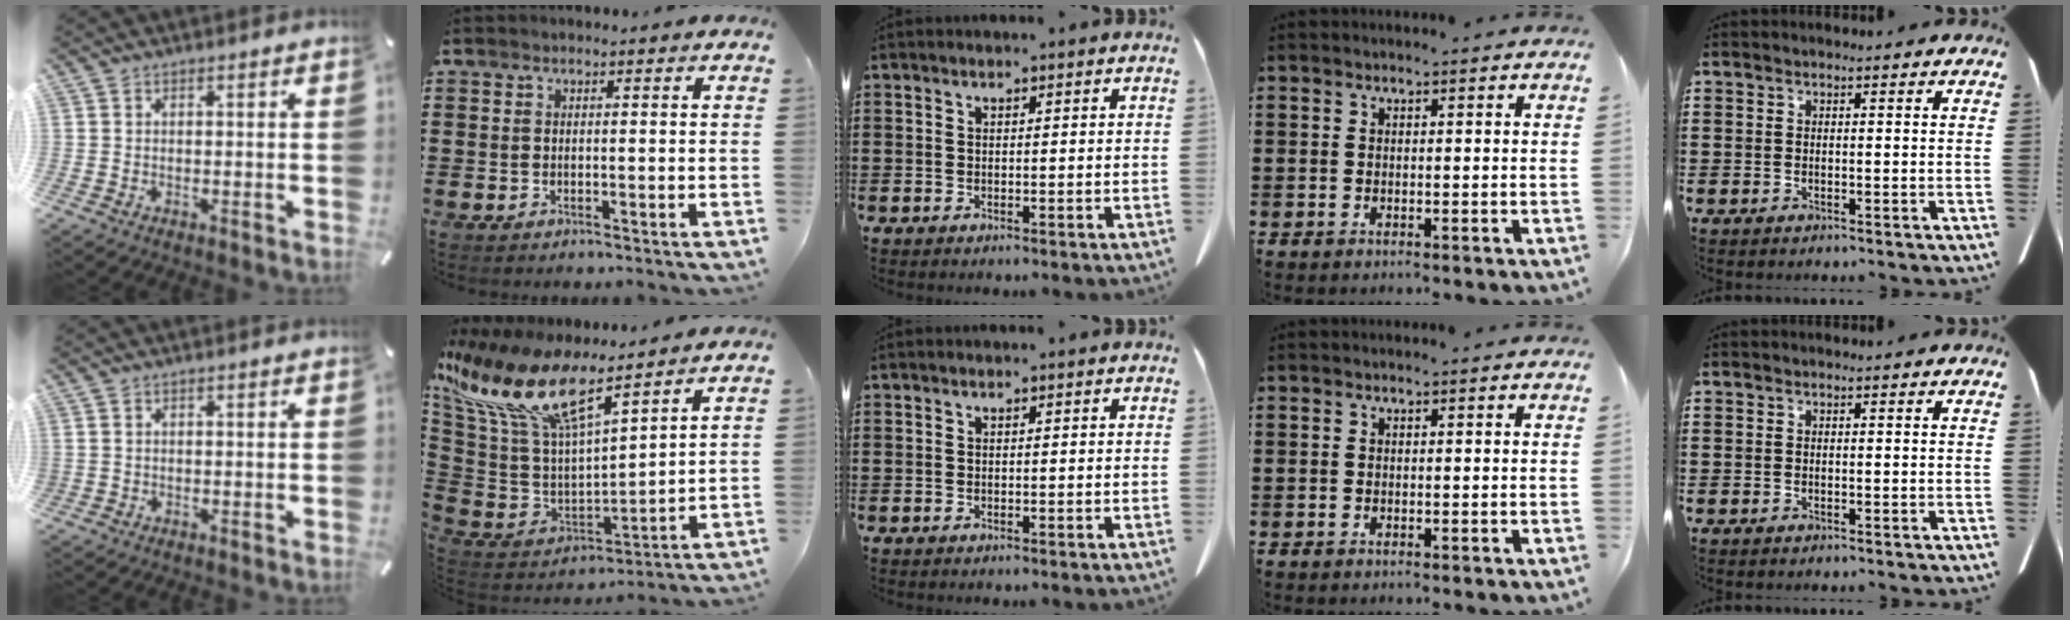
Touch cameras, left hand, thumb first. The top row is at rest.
{"thumb": {"total": 0.7, "force": [0.1, 0.6, 0.3], "torque": [-0.006, 0.004, 0.002]}, "index": {"total": 13.6, "force": [8.5, 4.1, 9.8], "torque": [-0.230, -0.054, 0.145]}}